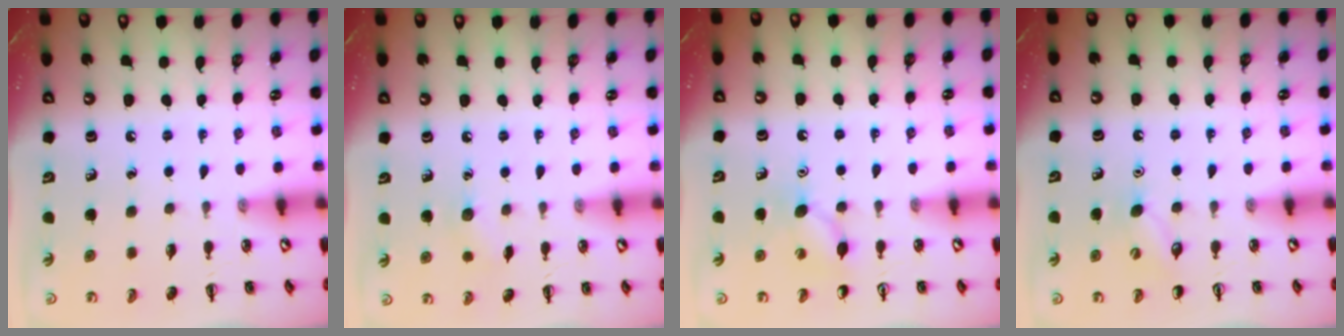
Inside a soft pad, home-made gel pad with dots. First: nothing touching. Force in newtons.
{"total": 5.8, "press": 5.6, "slide": 1.6}
{"total": 7.5, "press": 7.3, "slide": 2.0}
{"total": 5.4, "press": 5.2, "slide": 1.4}